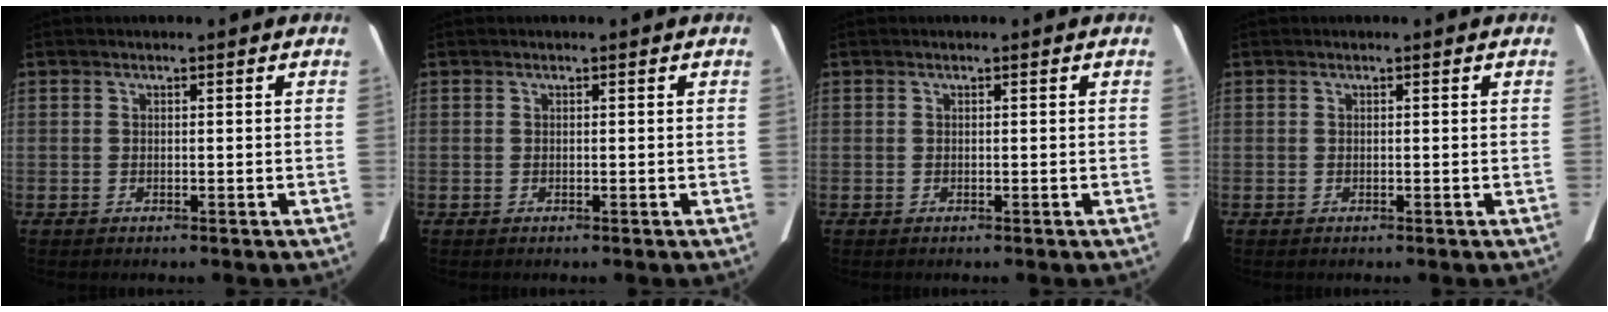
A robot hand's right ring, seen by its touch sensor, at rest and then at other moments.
{"total": 0.0}
{"total": 0.0}
{"total": 0.0}